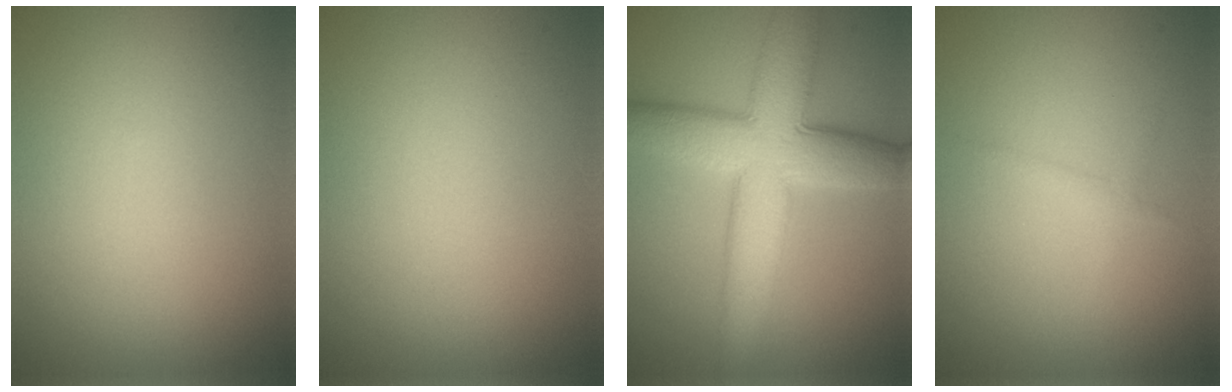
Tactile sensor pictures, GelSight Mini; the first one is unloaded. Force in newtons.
{"total": 0.0}
{"total": 9.7, "press": 9.6, "slide": 0.2}
{"total": 0.9, "press": 0.9, "slide": 0.1}